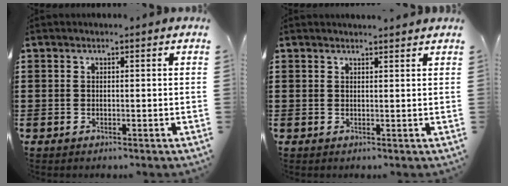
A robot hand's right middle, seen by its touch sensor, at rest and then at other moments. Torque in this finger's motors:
{"motor_torque": [0.12, -0.38, 0.02, -0.02]}